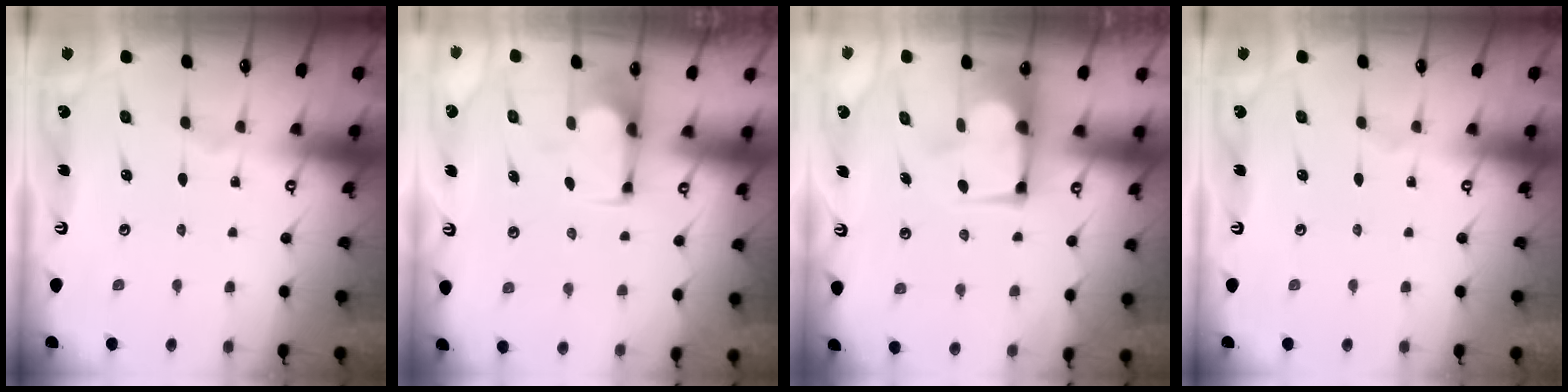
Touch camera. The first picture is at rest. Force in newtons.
{"total": 2.6, "press": 2.4, "slide": 1.1}
{"total": 7.6, "press": 7.6, "slide": 0.6}
{"total": 0.0}